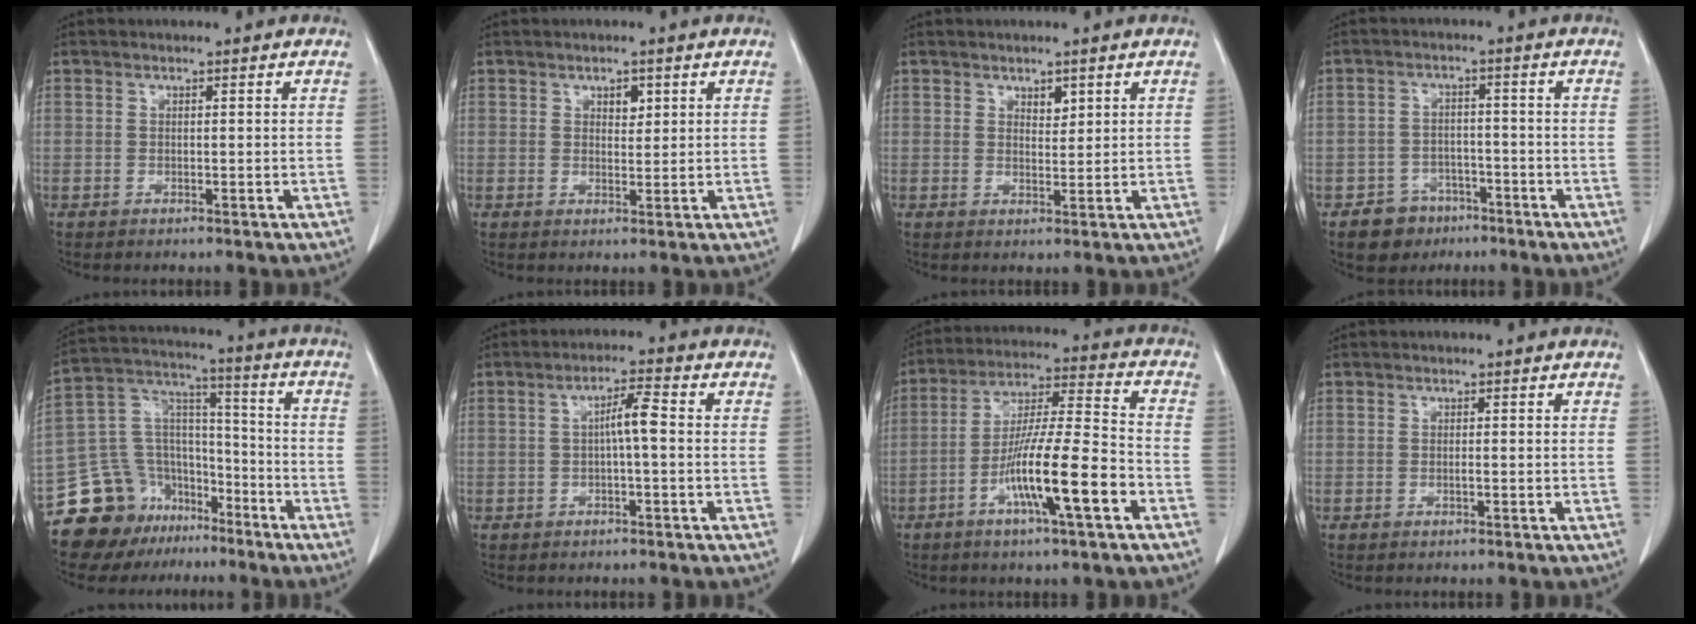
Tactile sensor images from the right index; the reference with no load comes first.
{"total": 2.4, "force": [1.1, 1.5, 1.6], "torque": [-0.025, 0.000, 0.018]}
{"total": 2.2, "force": [1.3, 1.3, 1.3], "torque": [-0.021, -0.003, 0.026]}
{"total": 5.8, "force": [-3.5, 4.5, 1.1], "torque": [-0.016, 0.012, -0.050]}
{"total": 17.5, "force": [-12.1, 11.7, 4.8], "torque": [-0.092, 0.096, -0.203]}
{"total": 4.1, "force": [0.0, 0.5, 4.1], "torque": [-0.074, 0.011, 0.000]}
{"total": 14.8, "force": [-5.9, 0.9, 13.5], "torque": [-0.245, -0.003, -0.102]}
{"total": 0.7, "force": [-0.2, 0.2, 0.7], "torque": [-0.014, 0.000, -0.002]}